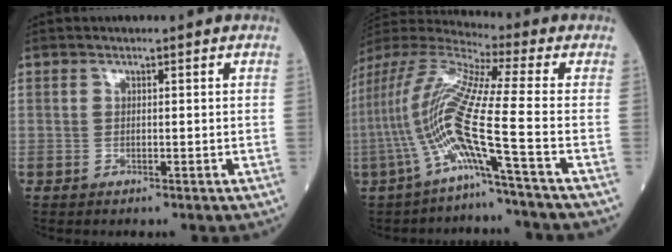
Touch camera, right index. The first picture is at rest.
{"total": 15.7, "force": [-5.7, -1.6, 14.5], "torque": [-0.312, 0.002, -0.123]}